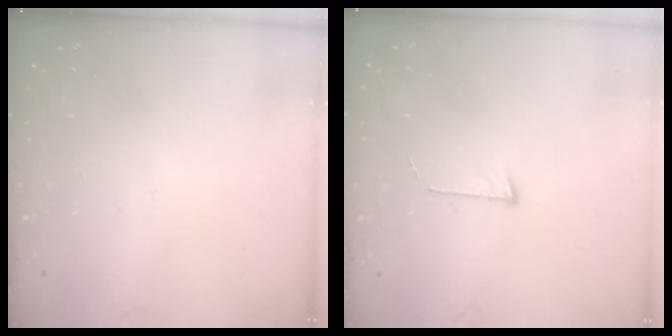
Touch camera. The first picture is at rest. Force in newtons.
{"total": 5.5, "press": 5.5, "slide": 0.5}